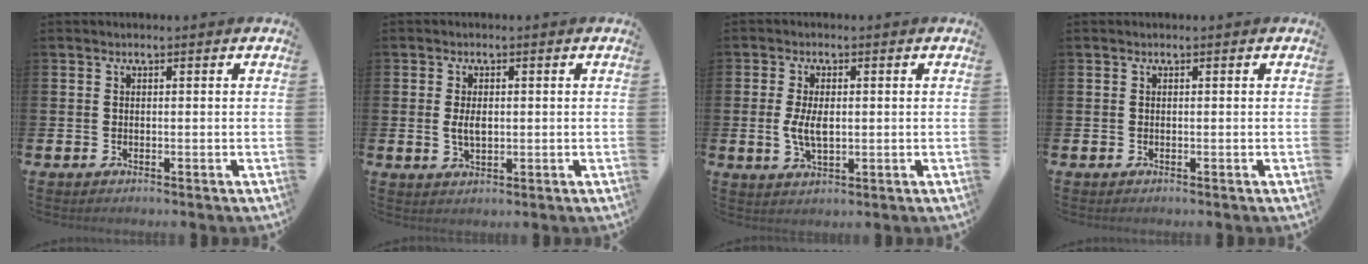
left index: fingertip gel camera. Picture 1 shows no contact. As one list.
[{"total": 2.9, "force": [0.2, 1.5, 2.4], "torque": [-0.035, 0.002, -0.001]}, {"total": 4.4, "force": [0.1, 2.2, 3.8], "torque": [-0.069, -0.001, -0.004]}, {"total": 0.0}]